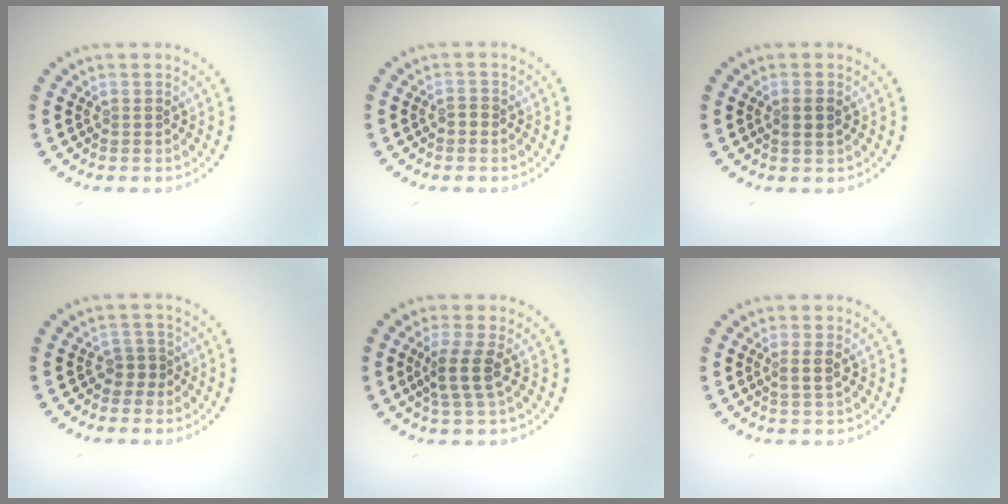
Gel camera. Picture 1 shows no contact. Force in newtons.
{"total": 0.7, "press": 0.7, "slide": 0.2}
{"total": 1.5, "press": 1.4, "slide": 0.4}
{"total": 1.7, "press": 1.3, "slide": 1.1}
{"total": 2.6, "press": 2.1, "slide": 1.6}
{"total": 1.3, "press": 1.1, "slide": 0.6}